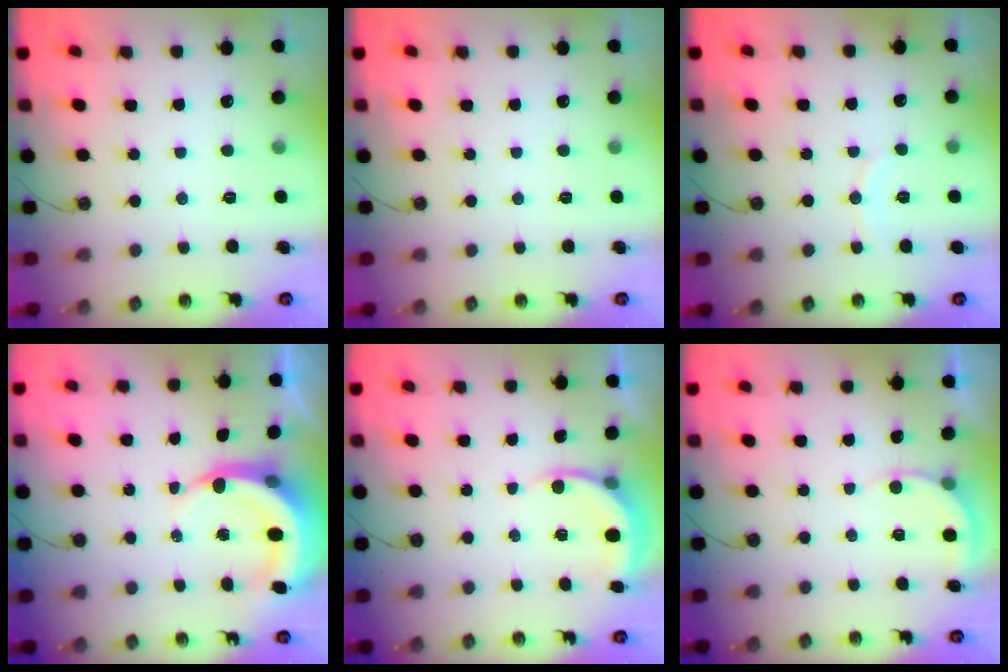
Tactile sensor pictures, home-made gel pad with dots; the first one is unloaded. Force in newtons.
{"total": 0.0}
{"total": 4.5, "press": 4.5, "slide": 0.6}
{"total": 6.7, "press": 6.7, "slide": 1.0}
{"total": 5.4, "press": 5.4, "slide": 0.2}
{"total": 3.1, "press": 3.1, "slide": 0.3}